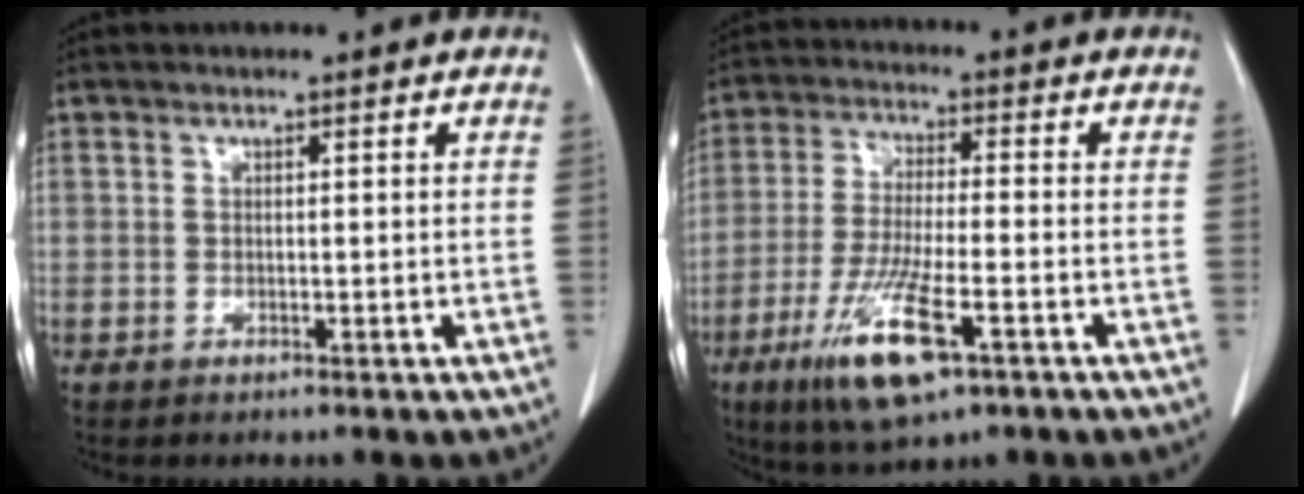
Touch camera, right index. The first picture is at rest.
{"total": 11.9, "force": [-5.9, 2.0, 10.2], "torque": [-0.205, -0.027, -0.102]}